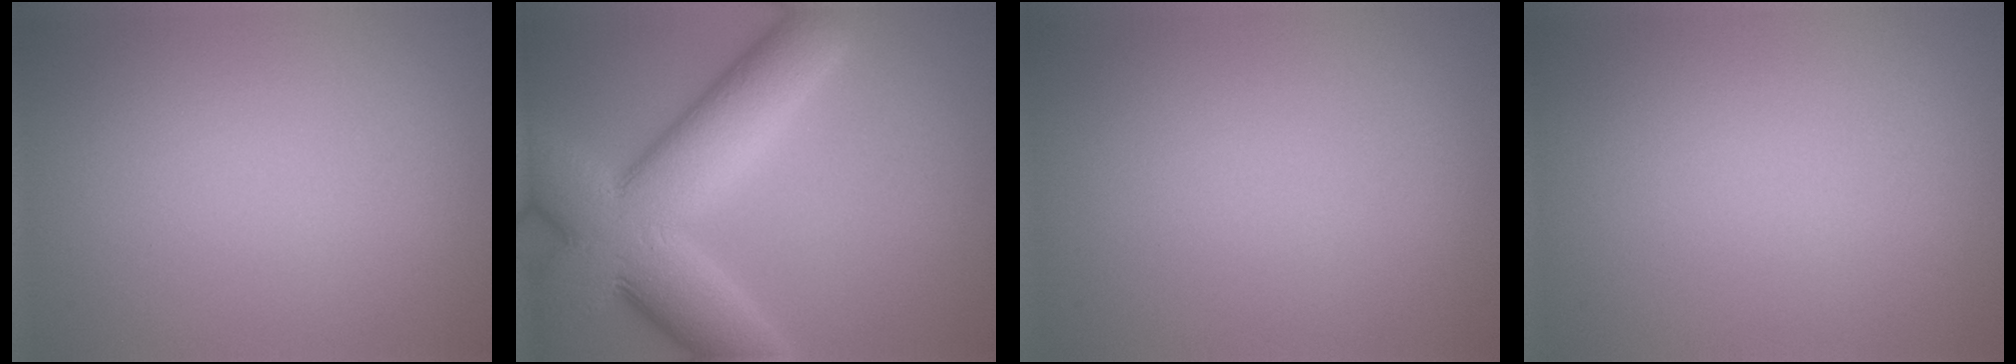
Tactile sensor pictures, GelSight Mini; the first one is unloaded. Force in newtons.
{"total": 12.5, "press": 12.5, "slide": 0.4}
{"total": 0.0}
{"total": 0.0}